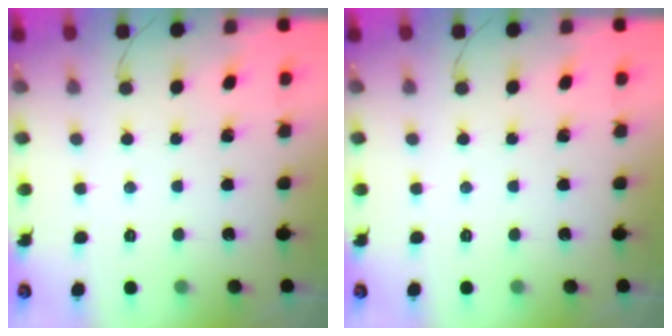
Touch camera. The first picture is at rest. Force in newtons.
{"total": 0.0}